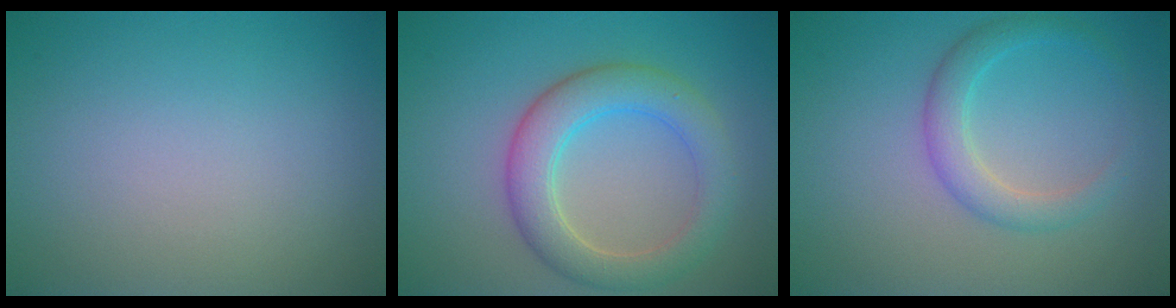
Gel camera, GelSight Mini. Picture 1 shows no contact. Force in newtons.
{"total": 5.2, "press": 5.2, "slide": 0.3}
{"total": 2.8, "press": 2.7, "slide": 0.2}